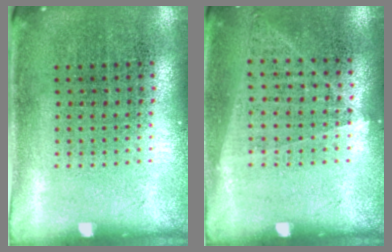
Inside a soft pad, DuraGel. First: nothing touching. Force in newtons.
{"total": 1.0, "press": 0.9, "slide": 0.5}